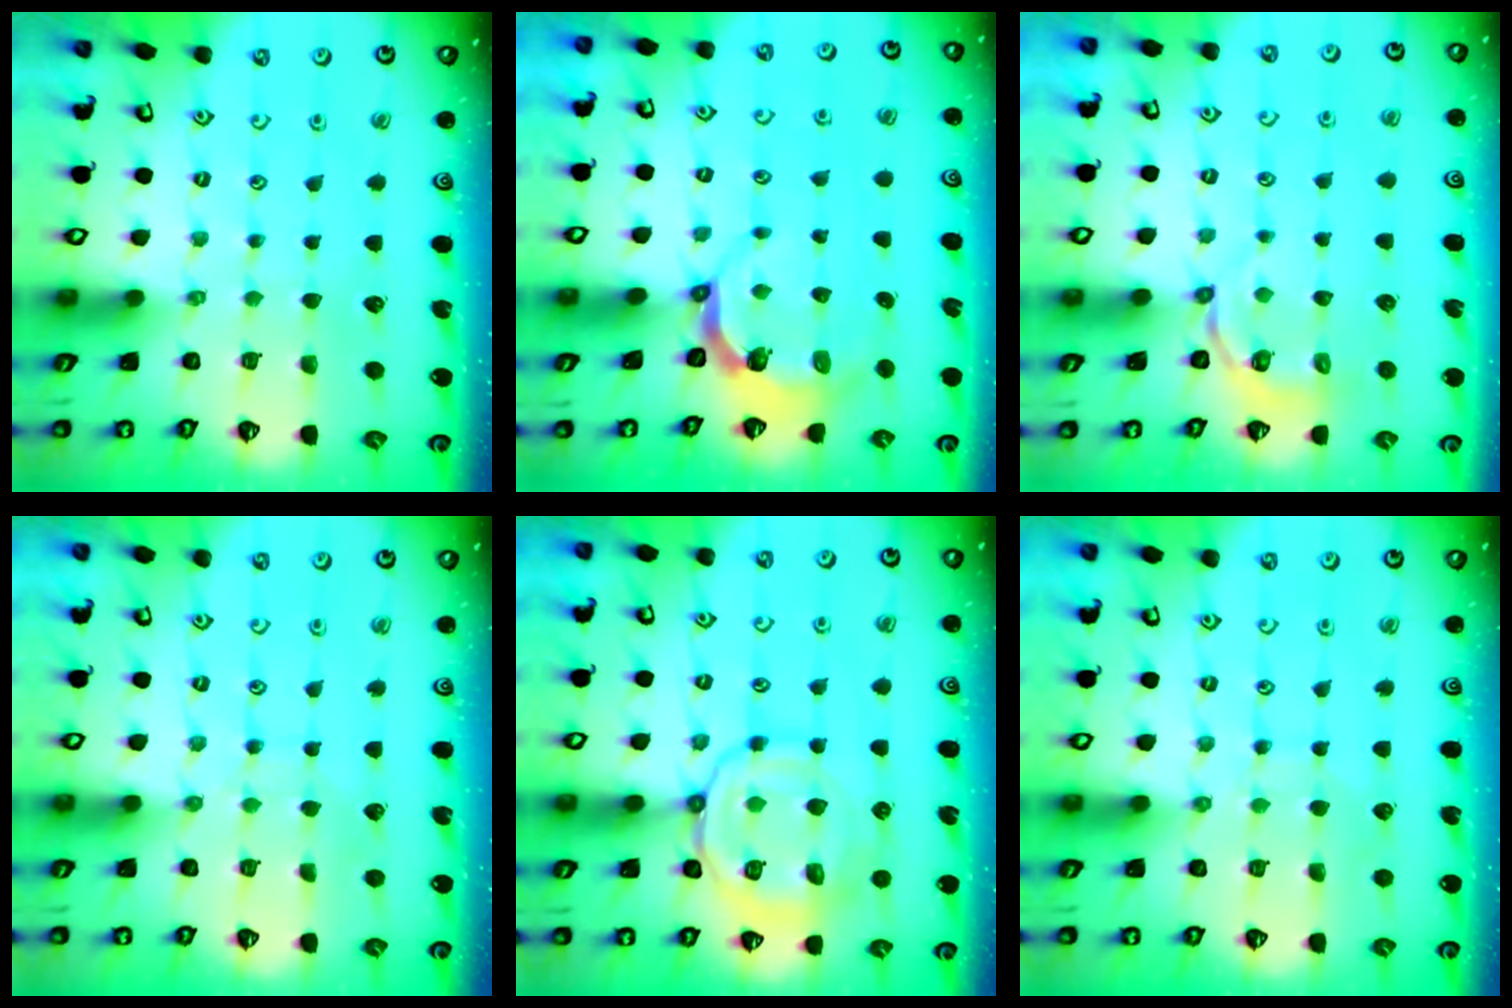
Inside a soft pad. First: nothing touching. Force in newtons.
{"total": 4.4, "press": 3.3, "slide": 2.9}
{"total": 4.3, "press": 3.3, "slide": 2.7}
{"total": 4.9, "press": 4.9, "slide": 0.4}
{"total": 15.4, "press": 15.3, "slide": 1.5}
{"total": 4.9, "press": 4.9, "slide": 0.5}